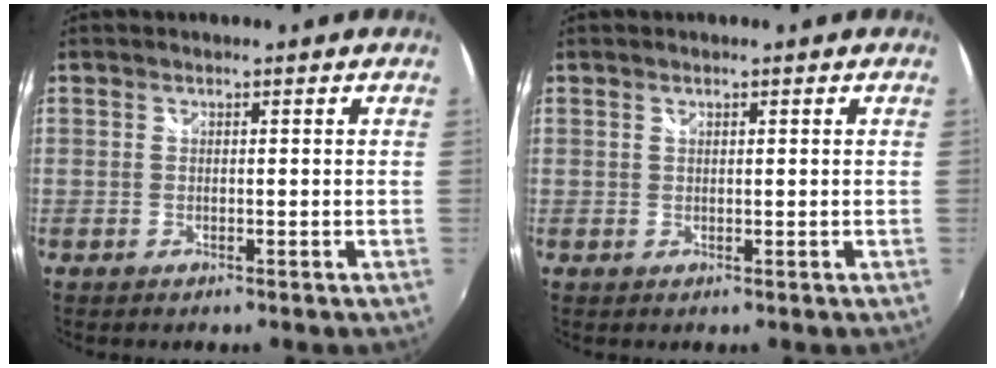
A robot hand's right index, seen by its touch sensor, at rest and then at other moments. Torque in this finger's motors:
{"motor_torque": [-0.06, 0.11, -0.08, -0.01]}